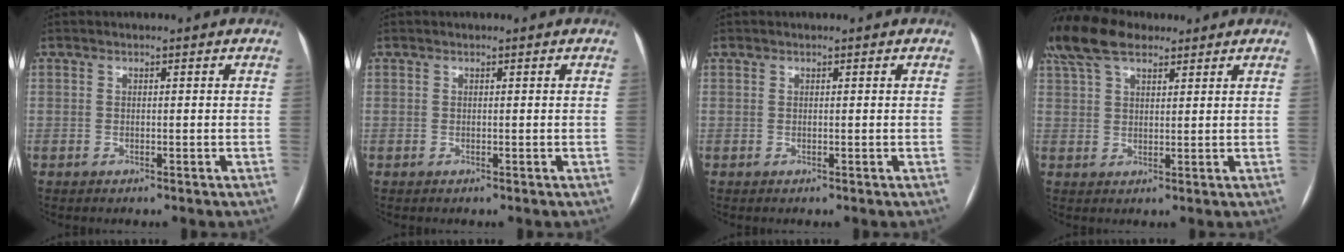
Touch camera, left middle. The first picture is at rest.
{"total": 0.0}
{"total": 0.0}
{"total": 10.0, "force": [7.7, 3.9, 5.1], "torque": [-0.109, 0.044, 0.146]}